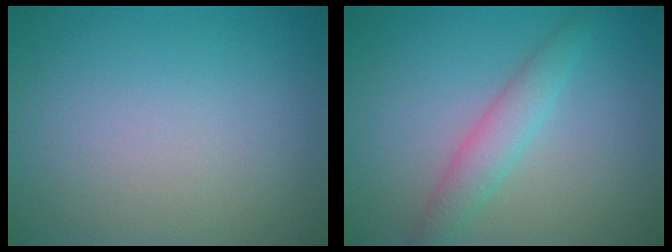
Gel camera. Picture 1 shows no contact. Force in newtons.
{"total": 2.9, "press": 2.8, "slide": 0.1}